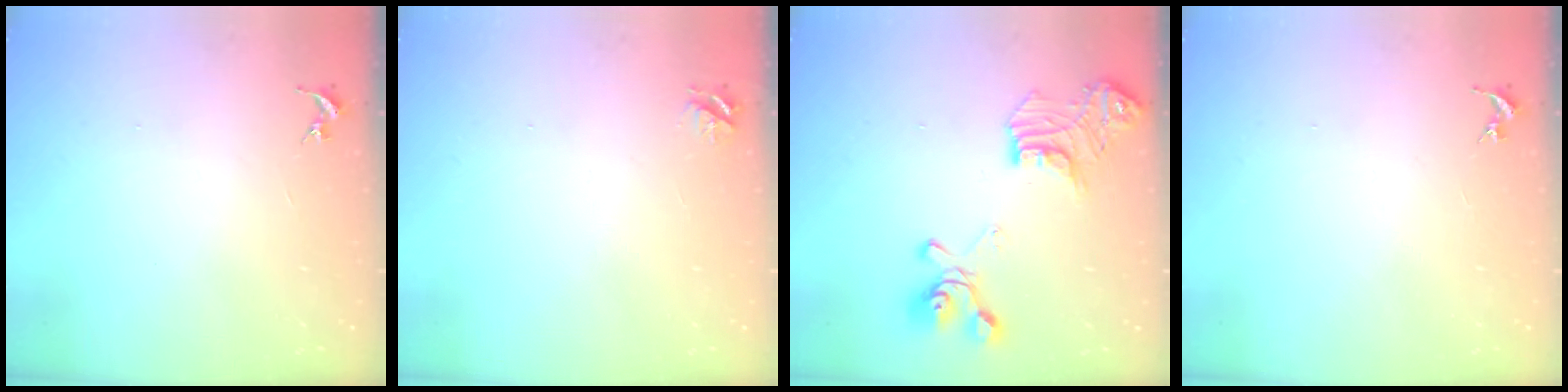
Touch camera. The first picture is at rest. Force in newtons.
{"total": 4.2, "press": 4.1, "slide": 0.5}
{"total": 18.7, "press": 18.6, "slide": 1.6}
{"total": 0.0}